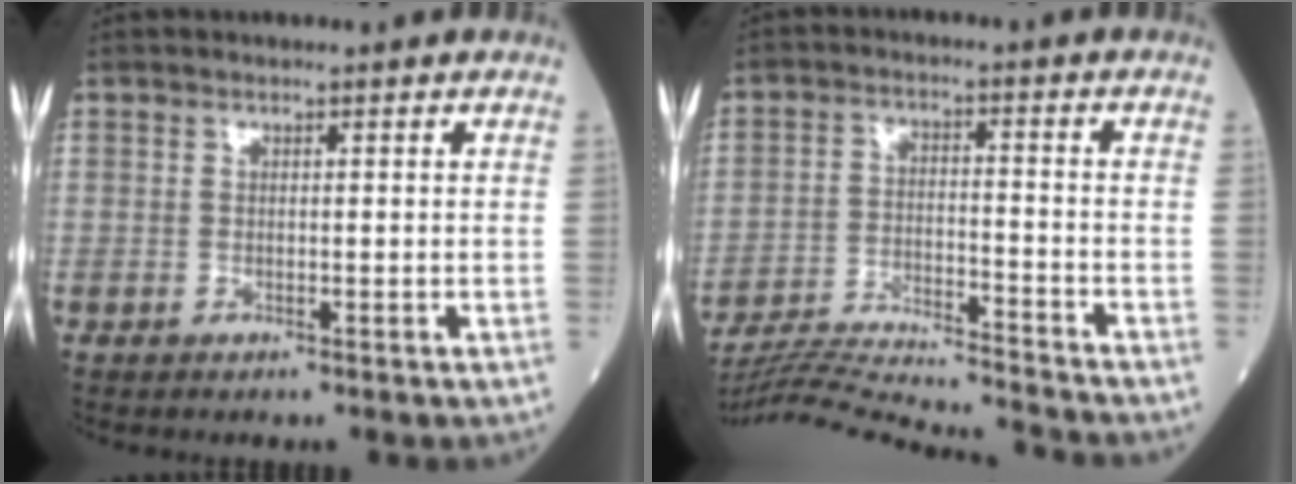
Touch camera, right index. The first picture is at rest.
{"total": 18.4, "force": [-17.6, -0.8, 5.4], "torque": [-0.105, -0.023, -0.273]}